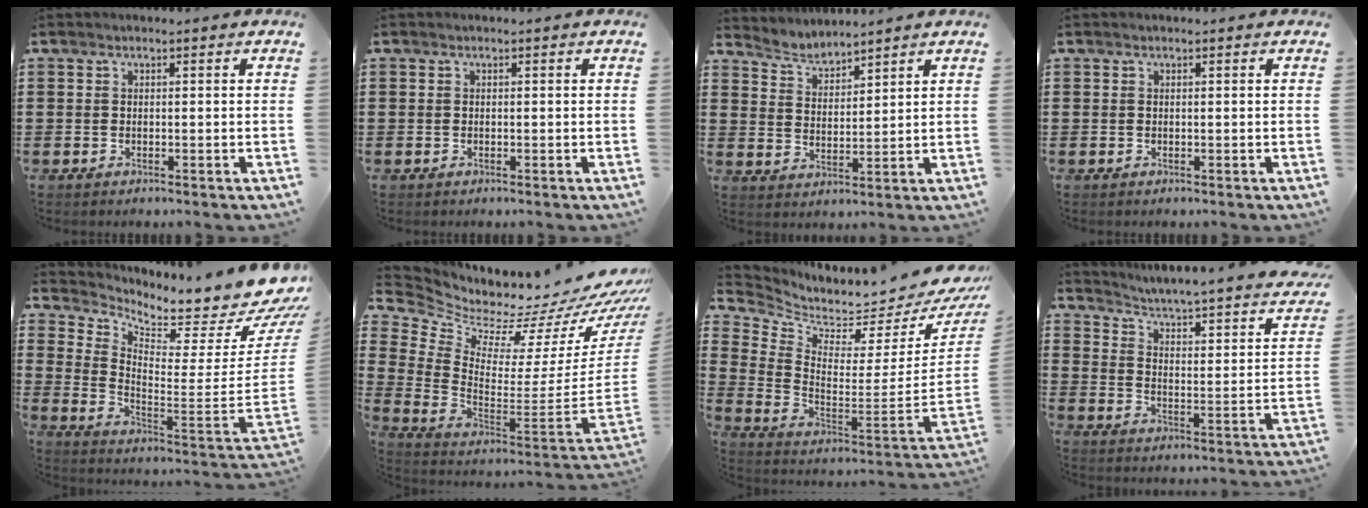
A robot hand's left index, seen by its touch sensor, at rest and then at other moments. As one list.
[{"total": 0.0}, {"total": 3.4, "force": [3.4, 0.3, 0.1], "torque": [-0.017, -0.015, 0.059]}, {"total": 0.0}, {"total": 6.0, "force": [5.2, 1.0, 2.8], "torque": [-0.062, -0.070, 0.078]}, {"total": 5.8, "force": [5.5, 1.3, 1.4], "torque": [-0.043, -0.082, 0.079]}, {"total": 2.8, "force": [2.4, 0.8, 1.1], "torque": [-0.045, -0.056, 0.028]}, {"total": 2.3, "force": [1.4, -0.2, 1.9], "torque": [-0.050, -0.035, 0.006]}]